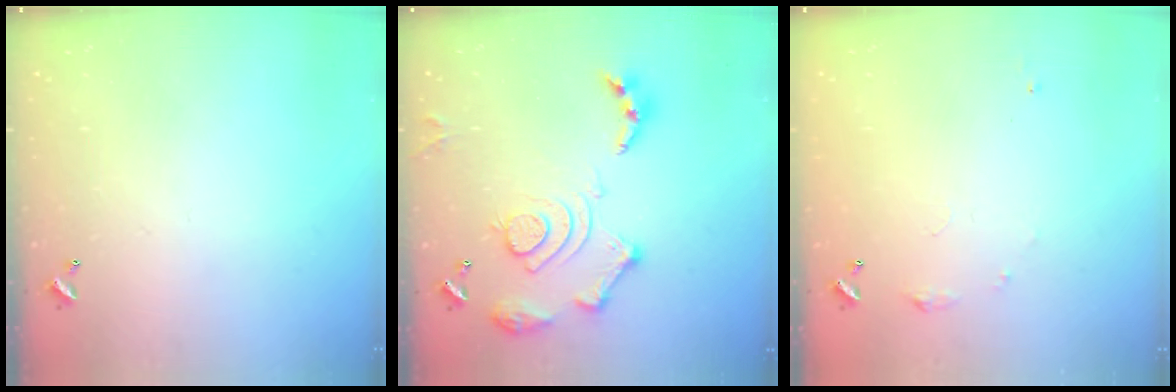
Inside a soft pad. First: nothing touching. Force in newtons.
{"total": 16.1, "press": 16.0, "slide": 1.8}
{"total": 5.9, "press": 5.9, "slide": 0.8}